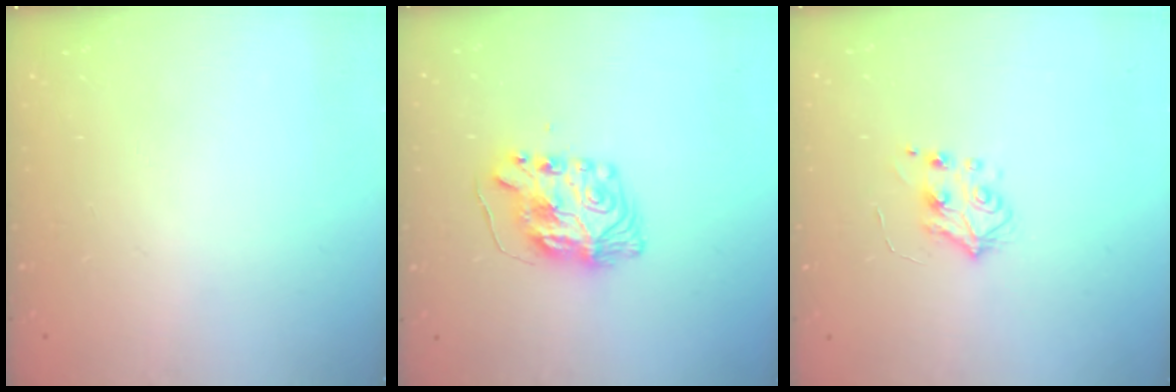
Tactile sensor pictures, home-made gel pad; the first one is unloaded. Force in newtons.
{"total": 8.1, "press": 8.1, "slide": 0.9}
{"total": 5.3, "press": 5.2, "slide": 1.0}